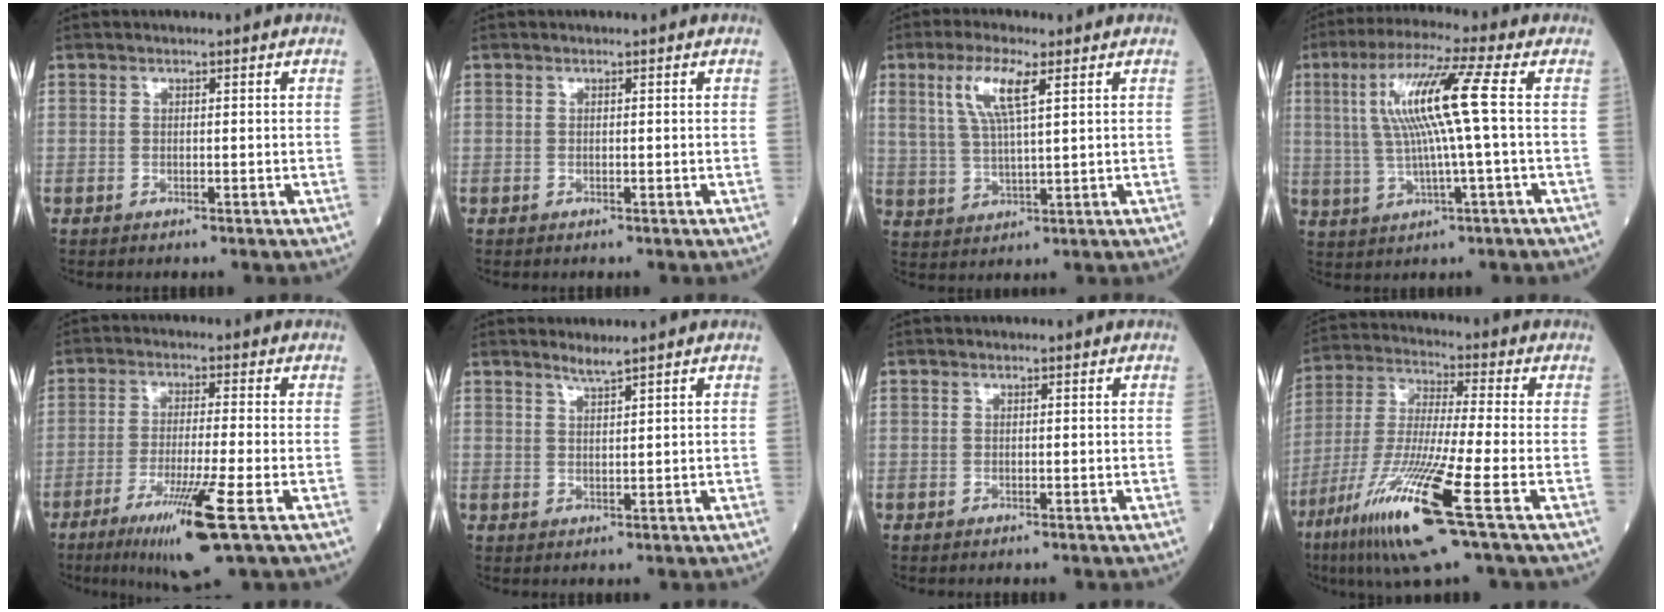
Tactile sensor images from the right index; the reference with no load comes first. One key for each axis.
{"total": 0.0}
{"total": 7.3, "fx": 3.2, "fy": 1.1, "fz": 6.5, "tx": -0.139, "ty": 0.007, "tz": 0.065}
{"total": 11.3, "fx": 1.7, "fy": -0.7, "fz": 11.1, "tx": -0.221, "ty": 0.016, "tz": 0.032}
{"total": 10.9, "fx": -5.4, "fy": -0.5, "fz": 9.5, "tx": -0.173, "ty": -0.034, "tz": -0.092}
{"total": 1.7, "fx": 1.6, "fy": -0.5, "fz": 0.6, "tx": -0.014, "ty": -0.005, "tz": 0.032}
{"total": 0.0}
{"total": 17.0, "fx": -7.8, "fy": -0.1, "fz": 15.1, "tx": -0.319, "ty": -0.041, "tz": -0.151}